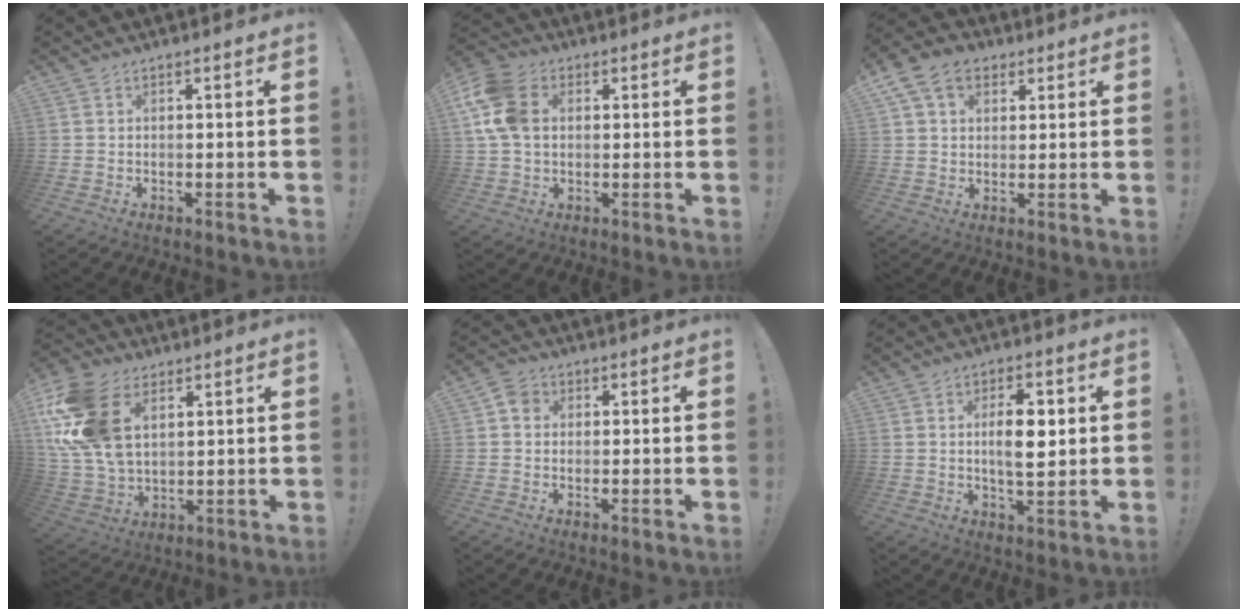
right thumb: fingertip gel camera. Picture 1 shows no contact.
{"total": 13.3, "force": [2.9, 9.8, 8.5], "torque": [-0.179, 0.003, 0.058]}
{"total": 10.3, "force": [4.6, 7.5, 5.3], "torque": [-0.087, -0.004, 0.091]}
{"total": 21.3, "force": [7.0, 14.4, 14.1], "torque": [-0.289, -0.026, 0.134]}
{"total": 4.2, "force": [0.8, 3.6, 1.9], "torque": [-0.026, 0.005, 0.015]}
{"total": 9.0, "force": [1.2, 4.0, 7.9], "torque": [-0.129, -0.002, 0.014]}